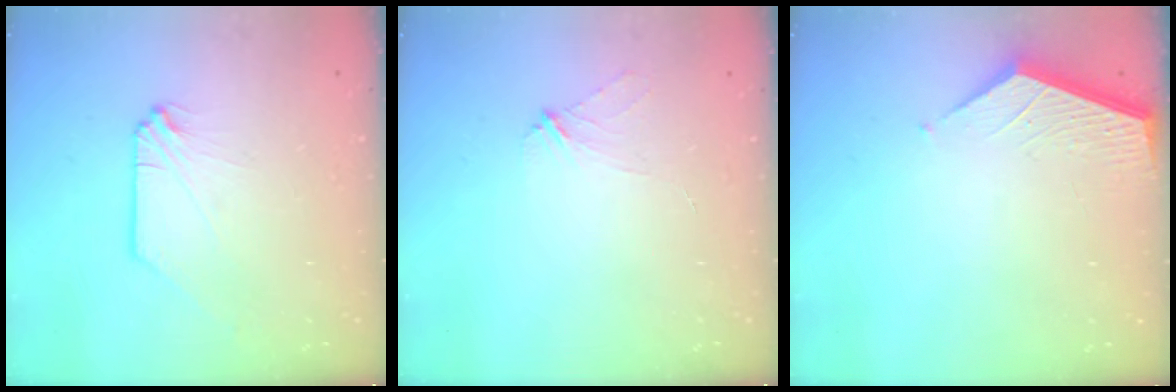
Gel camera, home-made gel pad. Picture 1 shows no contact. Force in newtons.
{"total": 2.4, "press": 2.4, "slide": 0.5}
{"total": 3.7, "press": 3.7, "slide": 0.2}